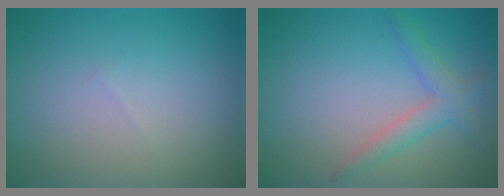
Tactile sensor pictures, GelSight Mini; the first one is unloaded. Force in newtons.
{"total": 2.4, "press": 2.4, "slide": 0.2}